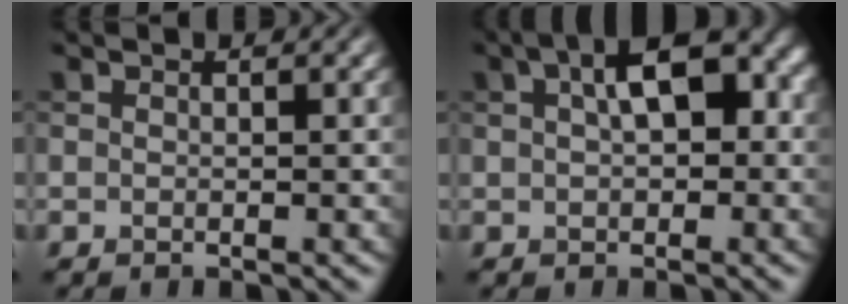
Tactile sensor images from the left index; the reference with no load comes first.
{"total": 6.7, "force": [1.7, 3.3, 5.6], "torque": [-0.085, 0.019, 0.023]}